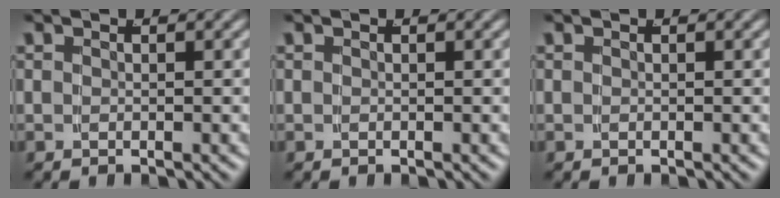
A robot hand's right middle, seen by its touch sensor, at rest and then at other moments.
{"total": 0.0}
{"total": 0.0}